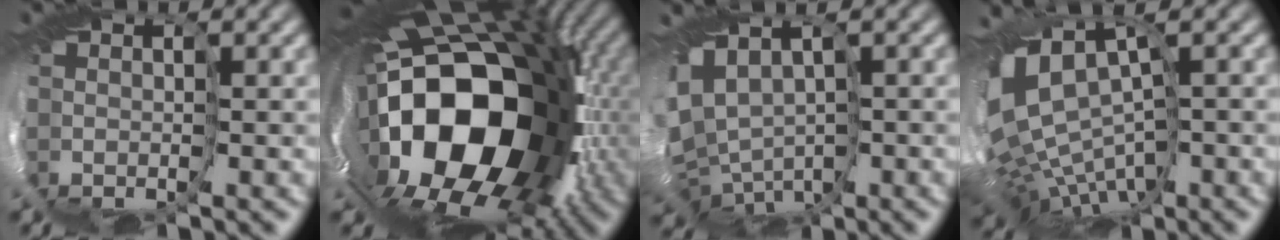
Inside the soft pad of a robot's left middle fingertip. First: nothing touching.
{"total": 16.8, "force": [-1.7, 10.2, 13.2], "torque": [-0.235, -0.026, -0.069]}
{"total": 6.1, "force": [-1.5, 3.9, 4.4], "torque": [-0.126, -0.006, 0.001]}
{"total": 7.5, "force": [-2.1, 2.7, 6.7], "torque": [-0.138, 0.005, 0.005]}